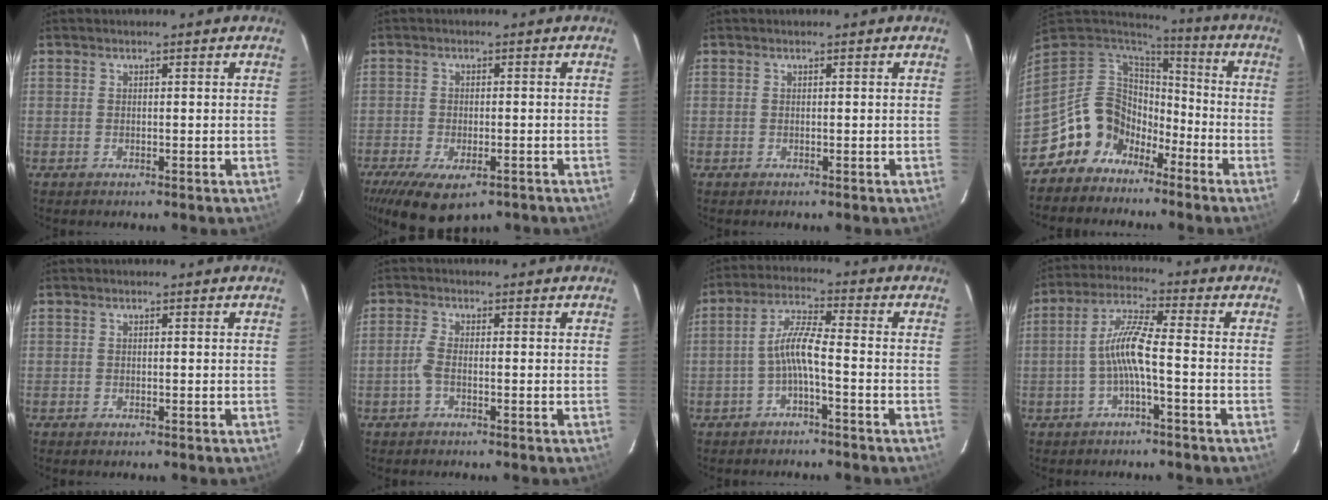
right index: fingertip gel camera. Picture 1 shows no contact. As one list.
[{"total": 10.9, "force": [-6.7, 4.9, 7.1], "torque": [-0.151, -0.034, -0.103]}, {"total": 0.0}, {"total": 13.3, "force": [-8.5, 9.5, 3.7], "torque": [-0.094, 0.029, -0.148]}, {"total": 0.0}, {"total": 2.0, "force": [-1.0, 0.3, 1.7], "torque": [-0.044, 0.002, -0.023]}, {"total": 5.4, "force": [-2.2, 0.5, 4.9], "torque": [-0.113, 0.016, -0.041]}, {"total": 6.7, "force": [-2.0, 0.3, 6.3], "torque": [-0.144, 0.015, -0.038]}]